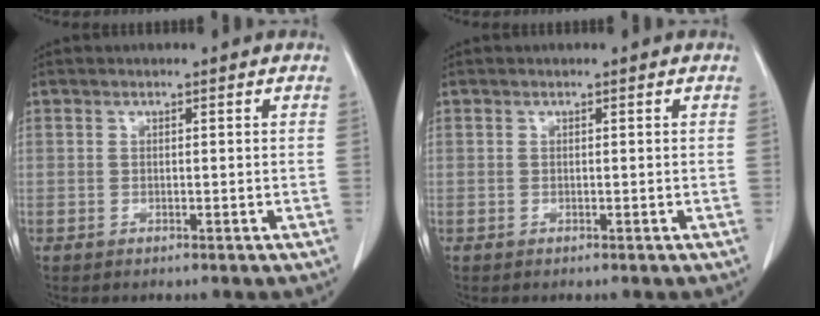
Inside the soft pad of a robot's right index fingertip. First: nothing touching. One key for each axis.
{"total": 0.0}